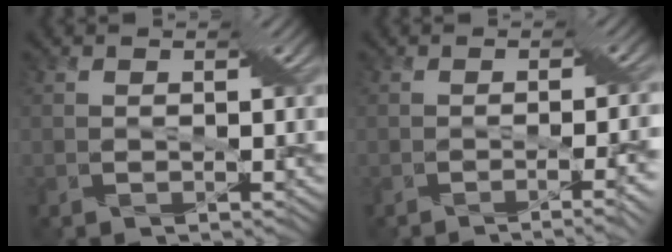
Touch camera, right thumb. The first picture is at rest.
{"total": 4.1, "force": [-1.9, -0.3, 3.6], "torque": [-0.052, -0.005, -0.022]}